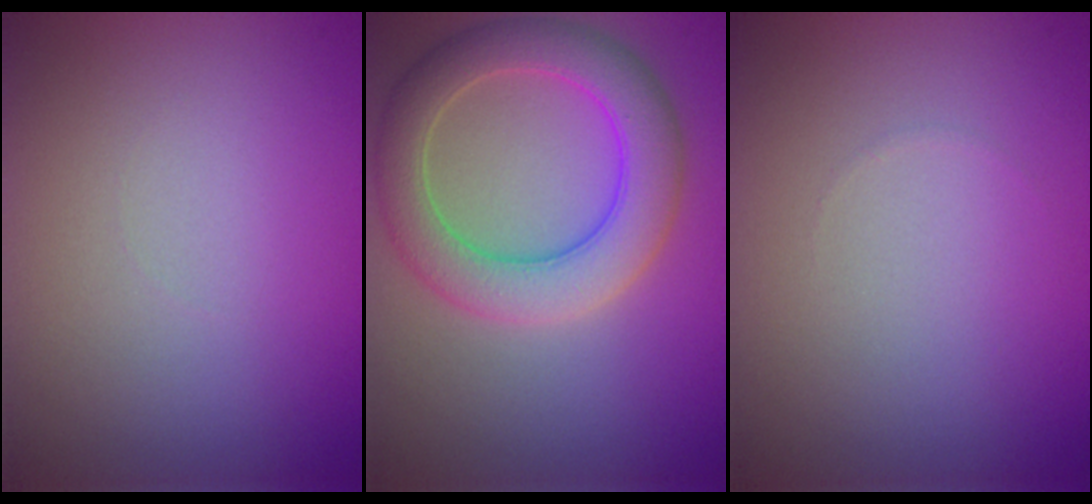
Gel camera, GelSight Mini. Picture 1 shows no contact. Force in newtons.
{"total": 6.1, "press": 6.1, "slide": 0.4}
{"total": 0.0}